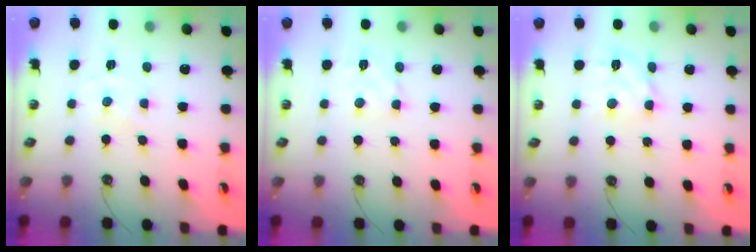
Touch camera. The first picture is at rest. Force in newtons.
{"total": 2.9, "press": 2.8, "slide": 0.3}
{"total": 8.2, "press": 8.1, "slide": 1.0}